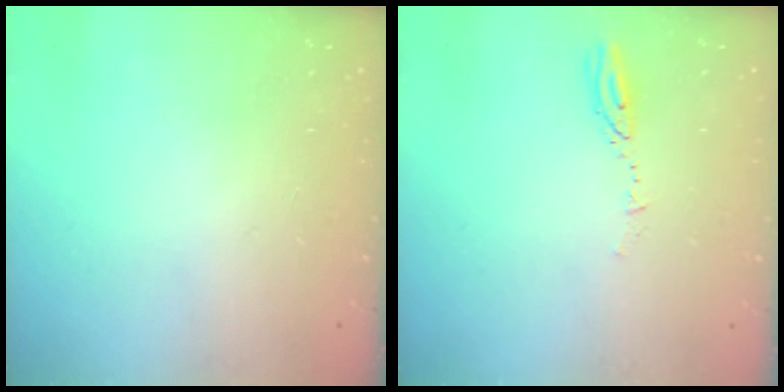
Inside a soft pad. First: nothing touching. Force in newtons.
{"total": 2.9, "press": 2.9, "slide": 0.3}